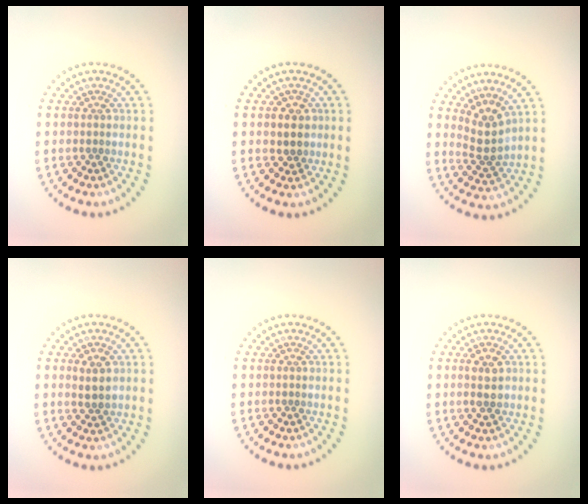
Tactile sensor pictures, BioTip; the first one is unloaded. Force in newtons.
{"total": 1.6, "press": 1.5, "slide": 0.5}
{"total": 2.8, "press": 2.0, "slide": 1.9}
{"total": 1.5, "press": 1.5, "slide": 0.2}
{"total": 0.0}
{"total": 2.0, "press": 1.9, "slide": 0.3}